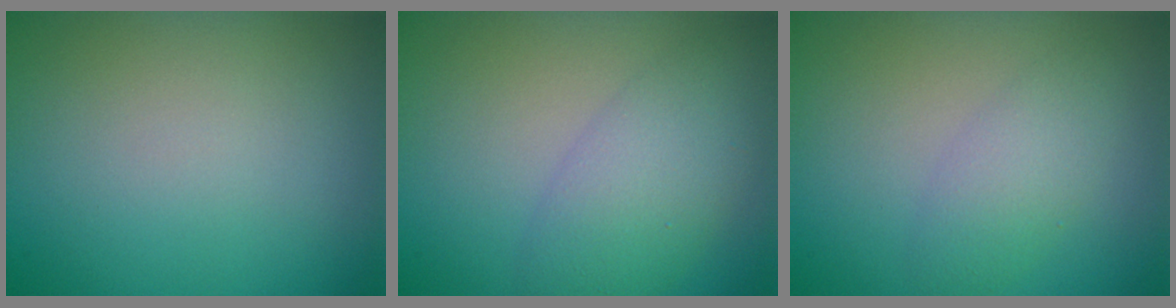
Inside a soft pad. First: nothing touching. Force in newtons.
{"total": 4.6, "press": 4.5, "slide": 0.1}
{"total": 2.5, "press": 2.5, "slide": 0.1}